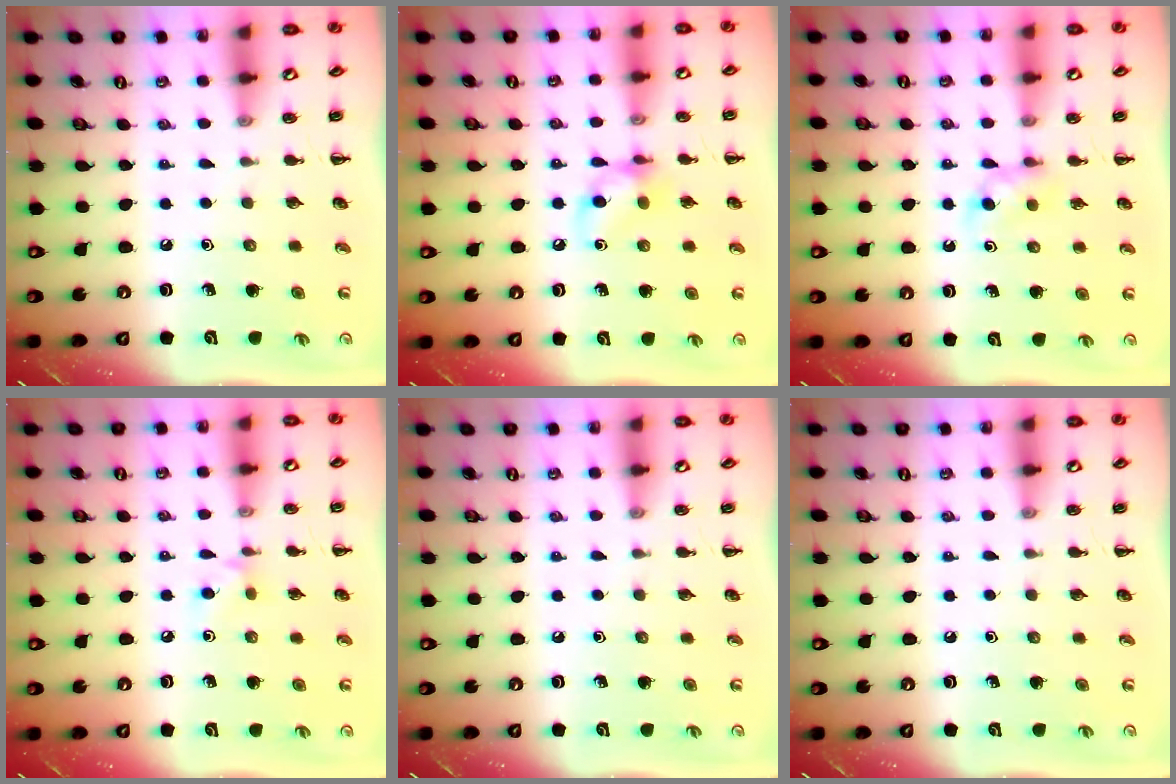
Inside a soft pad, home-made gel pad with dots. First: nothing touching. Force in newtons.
{"total": 9.1, "press": 9.1, "slide": 0.7}
{"total": 5.3, "press": 4.9, "slide": 2.1}
{"total": 5.2, "press": 4.8, "slide": 1.9}
{"total": 0.0}
{"total": 0.0}